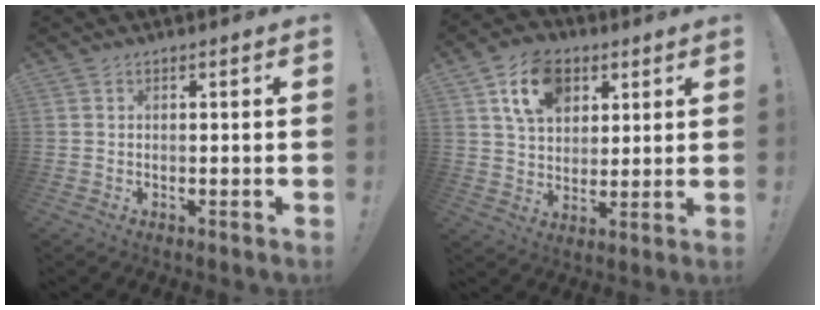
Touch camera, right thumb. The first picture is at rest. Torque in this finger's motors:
{"motor_torque": [-0.11, 1.00, -0.09, 0.32, 0.04]}